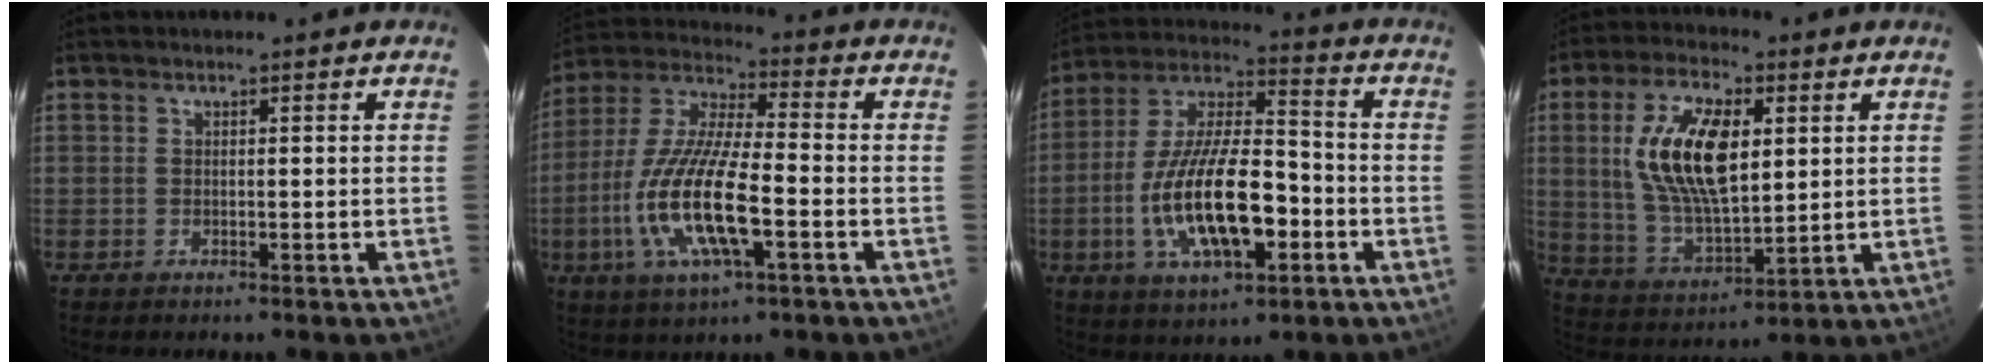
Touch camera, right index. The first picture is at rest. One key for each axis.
{"total": 17.2, "fx": -5.3, "fy": 4.5, "fz": 15.8, "tx": -0.329, "ty": -0.014, "tz": -0.104}
{"total": 19.0, "fx": -5.6, "fy": 7.2, "fz": 16.7, "tx": -0.328, "ty": -0.003, "tz": -0.094}
{"total": 16.0, "fx": 3.5, "fy": 7.3, "fz": 13.8, "tx": -0.269, "ty": 0.006, "tz": 0.077}